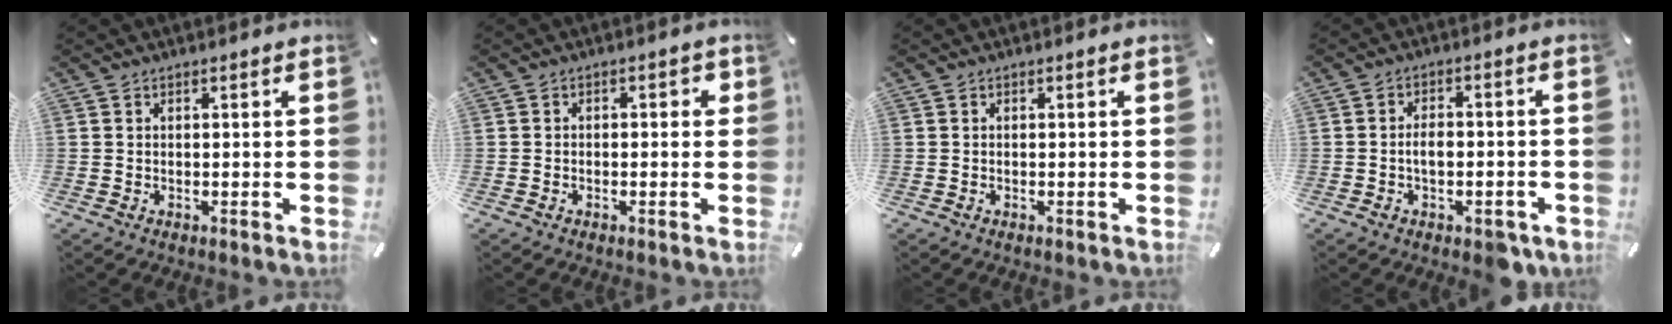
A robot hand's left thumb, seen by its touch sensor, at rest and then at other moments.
{"total": 1.6, "force": [-1.0, 1.0, 0.8], "torque": [-0.015, 0.007, -0.022]}
{"total": 0.0}
{"total": 5.6, "force": [-1.9, 3.2, 4.2], "torque": [-0.069, 0.017, -0.031]}